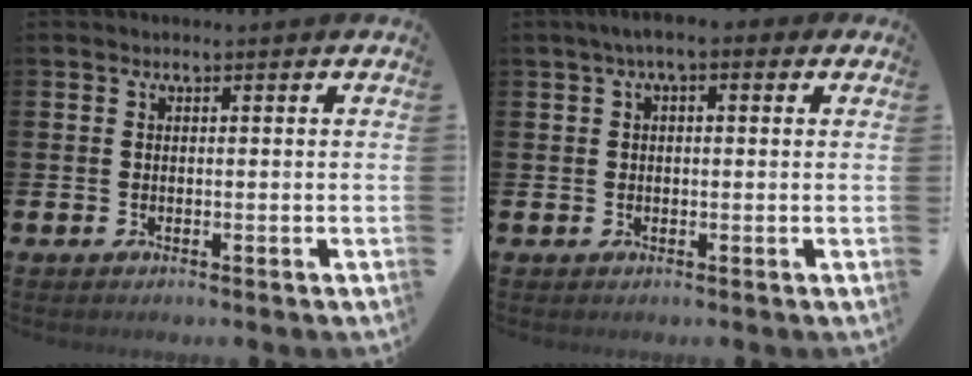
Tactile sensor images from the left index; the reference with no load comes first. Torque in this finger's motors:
{"motor_torque": [1.58, -0.56, 0.30, 0.05]}